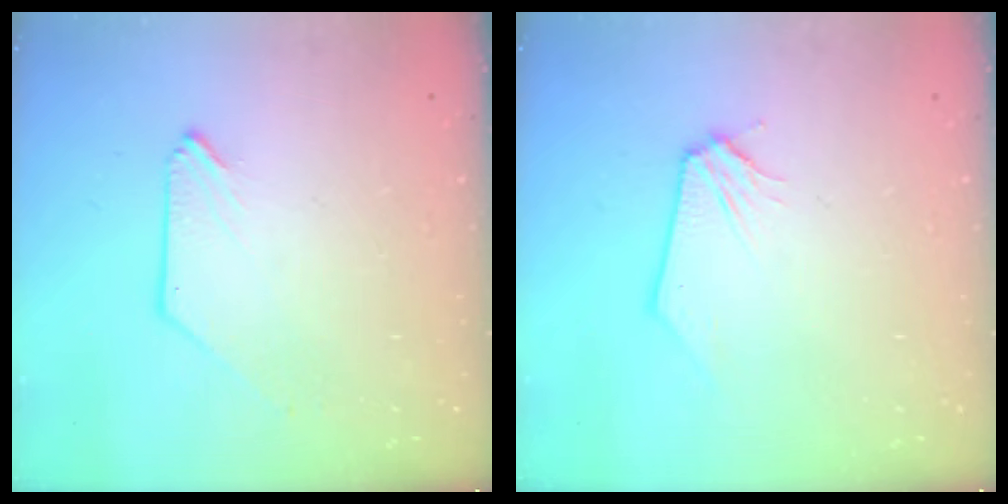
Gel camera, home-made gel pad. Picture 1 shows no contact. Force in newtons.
{"total": 0.0}